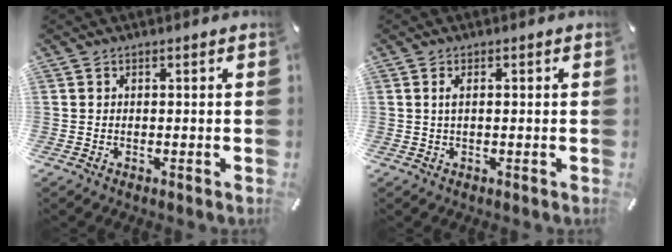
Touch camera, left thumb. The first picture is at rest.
{"total": 1.8, "force": [0.2, 0.5, 1.7], "torque": [-0.035, 0.000, 0.002]}